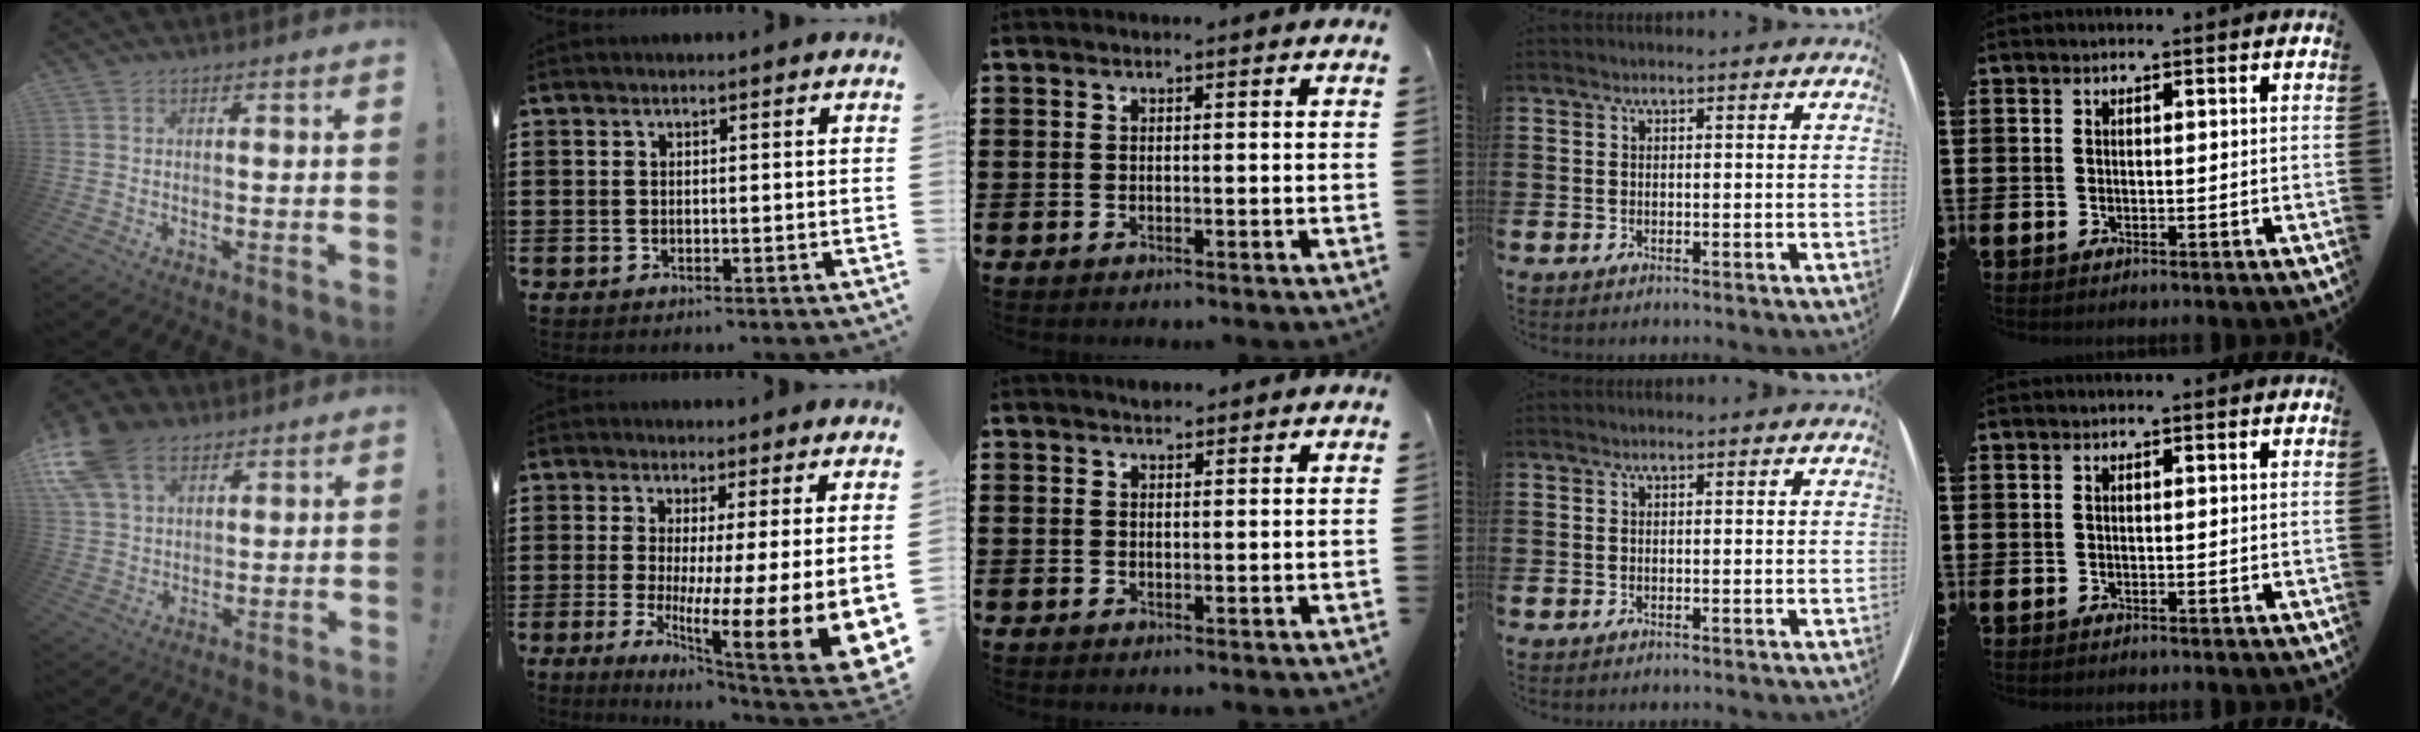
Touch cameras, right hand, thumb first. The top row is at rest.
{"thumb": {"total": 14.6, "force": [7.6, 9.7, 7.9], "torque": [-0.163, -0.033, 0.145]}, "index": {"total": 9.0, "force": [-0.4, 1.9, 8.8], "torque": [-0.141, -0.051, -0.004]}, "middle": {"total": 1.0, "force": [0.9, 0.4, 0.0], "torque": [-0.003, -0.001, 0.017]}}